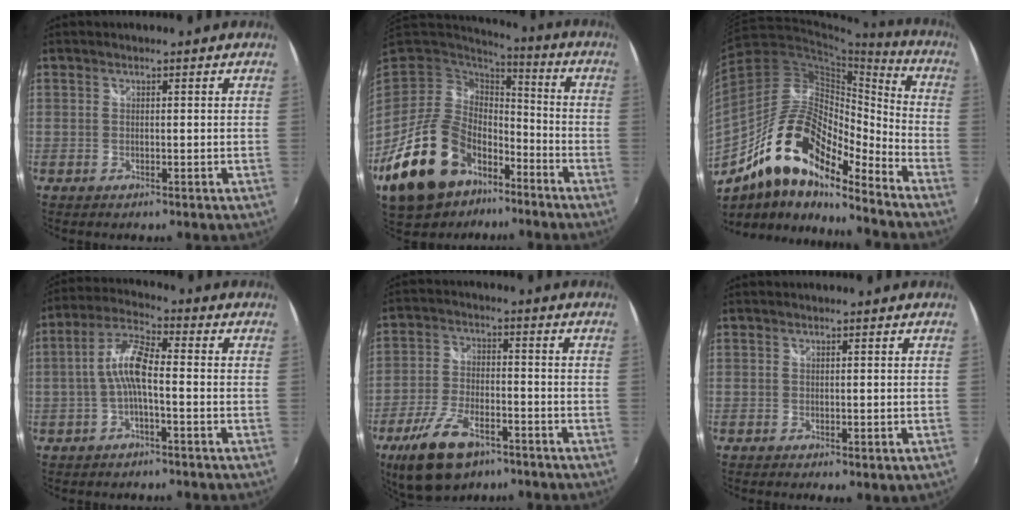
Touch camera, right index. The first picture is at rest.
{"total": 22.3, "force": [-12.5, 13.7, 12.4], "torque": [-0.265, -0.003, -0.196]}
{"total": 20.2, "force": [-13.5, 7.1, 13.2], "torque": [-0.236, -0.010, -0.259]}
{"total": 6.9, "force": [-1.5, 1.6, 6.6], "torque": [-0.146, 0.017, -0.031]}
{"total": 12.8, "force": [-8.2, 5.9, 7.9], "torque": [-0.178, -0.019, -0.147]}
{"total": 2.2, "force": [-0.9, 0.7, 1.9], "torque": [-0.028, -0.009, -0.009]}